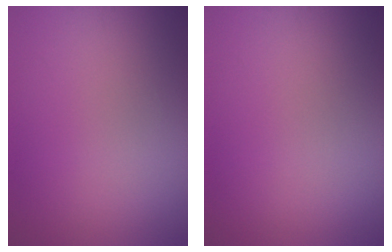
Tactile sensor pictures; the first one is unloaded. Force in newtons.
{"total": 0.0}